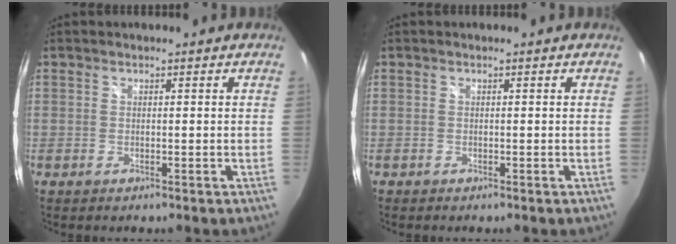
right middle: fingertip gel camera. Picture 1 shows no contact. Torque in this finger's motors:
{"motor_torque": [0.03, -0.06, 0.00, 0.00]}